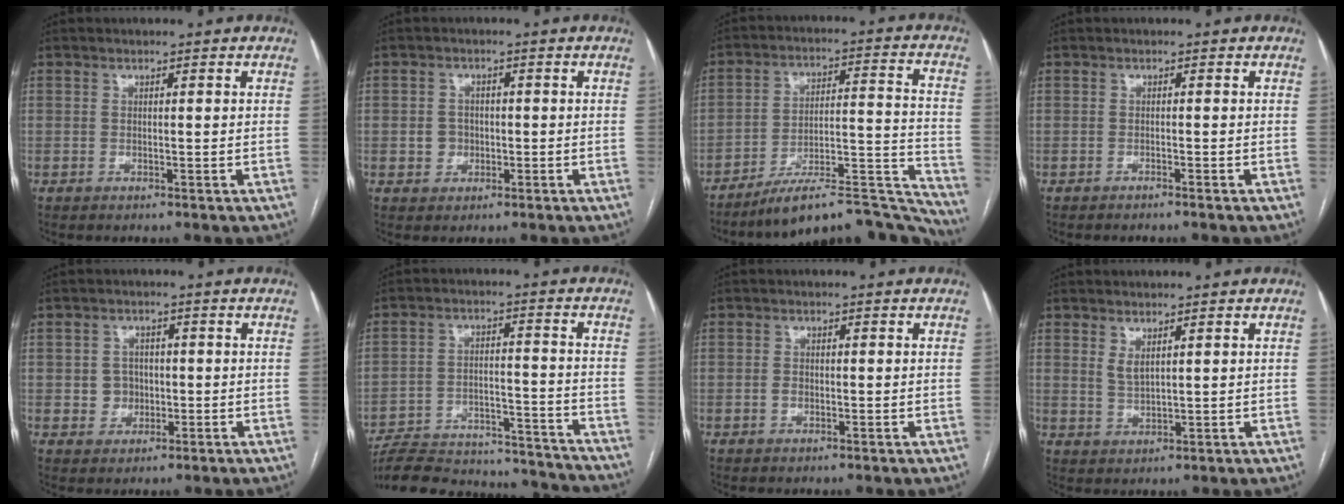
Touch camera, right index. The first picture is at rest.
{"total": 2.7, "force": [-0.6, 2.5, 0.9], "torque": [-0.008, 0.007, -0.007]}
{"total": 20.9, "force": [-19.8, 2.2, 6.3], "torque": [-0.038, 0.049, -0.287]}
{"total": 1.1, "force": [-0.9, -0.2, 0.5], "torque": [-0.011, 0.003, -0.012]}
{"total": 3.4, "force": [-0.4, 3.2, 0.9], "torque": [-0.008, 0.009, -0.003]}
{"total": 25.7, "force": [-24.1, 4.7, 7.8], "torque": [-0.123, -0.009, -0.331]}
{"total": 1.1, "force": [-0.4, 0.7, 0.8], "torque": [-0.016, 0.002, -0.006]}
{"total": 2.2, "force": [1.2, 0.9, 1.6], "torque": [-0.033, -0.004, 0.031]}